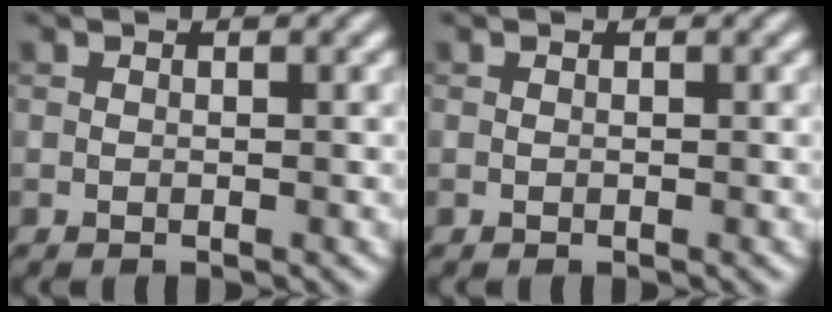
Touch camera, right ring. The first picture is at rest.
{"total": 0.0}